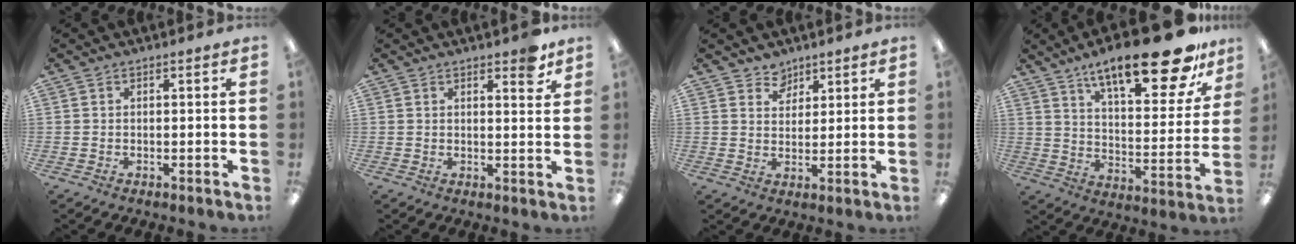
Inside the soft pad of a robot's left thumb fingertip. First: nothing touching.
{"total": 4.3, "force": [3.1, 1.4, 2.6], "torque": [-0.026, -0.015, 0.049]}
{"total": 4.5, "force": [3.7, 2.6, 0.0], "torque": [0.001, -0.020, 0.067]}
{"total": 22.2, "force": [15.7, 6.5, 14.3], "torque": [-0.212, -0.103, 0.255]}